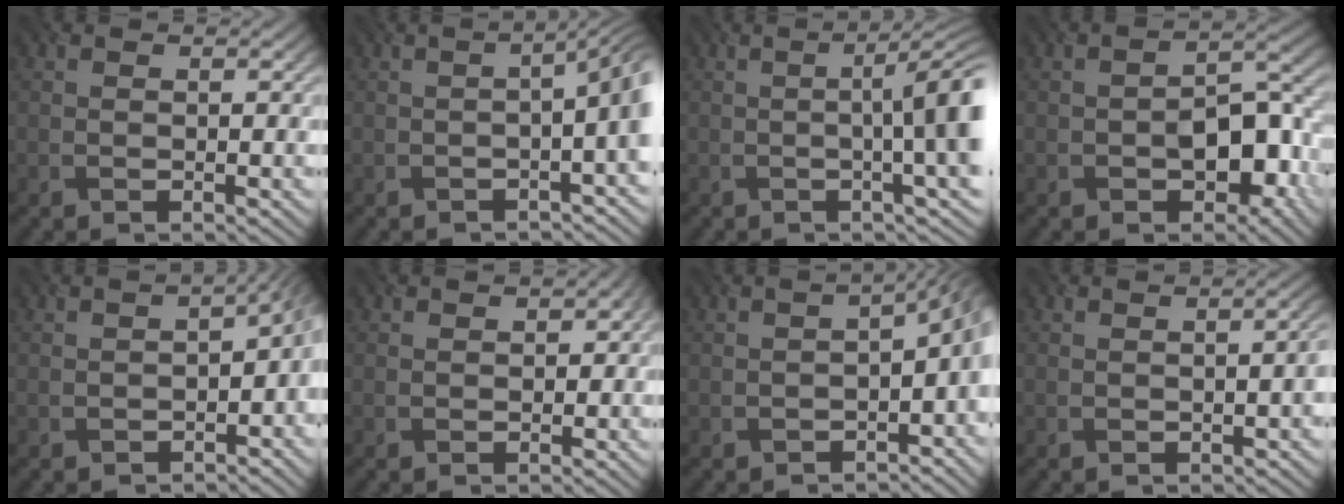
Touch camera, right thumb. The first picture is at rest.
{"total": 5.5, "force": [-1.1, 1.7, 5.2], "torque": [-0.056, 0.002, -0.019]}
{"total": 9.4, "force": [-0.3, 1.9, 9.2], "torque": [-0.117, 0.009, -0.007]}
{"total": 8.3, "force": [-2.7, 4.9, 6.2], "torque": [-0.086, -0.005, -0.041]}
{"total": 5.6, "force": [-2.3, 3.0, 4.2], "torque": [-0.043, -0.014, -0.036]}
{"total": 1.9, "force": [-0.5, 1.5, 1.0], "torque": [-0.015, -0.012, -0.006]}
{"total": 7.5, "force": [-2.5, 4.0, 5.8], "torque": [-0.063, -0.020, -0.032]}
{"total": 2.2, "force": [-0.7, 0.8, 2.0], "torque": [-0.023, 0.004, -0.007]}